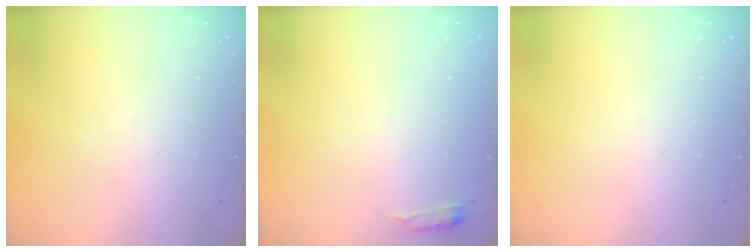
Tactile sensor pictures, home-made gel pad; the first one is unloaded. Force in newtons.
{"total": 2.6, "press": 2.6, "slide": 0.5}
{"total": 0.0}